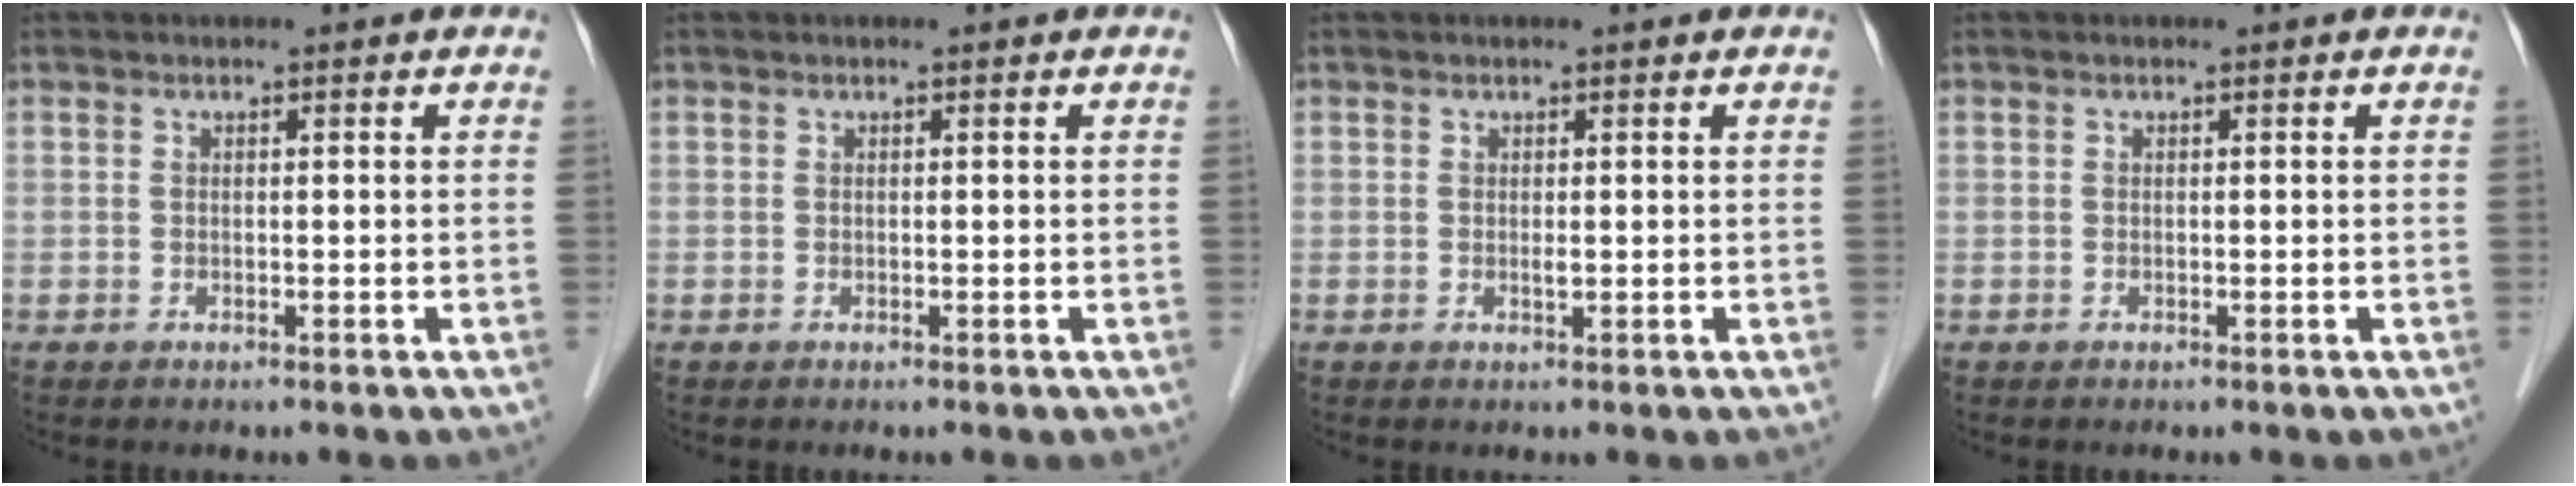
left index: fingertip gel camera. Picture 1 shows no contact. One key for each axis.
{"total": 0.0}
{"total": 0.6, "fx": 0.1, "fy": 0.1, "fz": 0.6, "tx": -0.015, "ty": -0.002, "tz": 0.002}
{"total": 0.0}